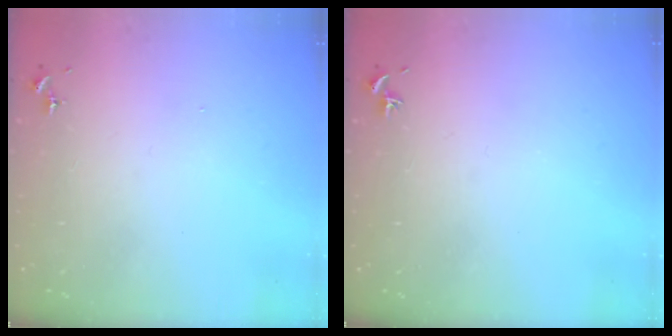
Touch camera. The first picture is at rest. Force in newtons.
{"total": 0.0}